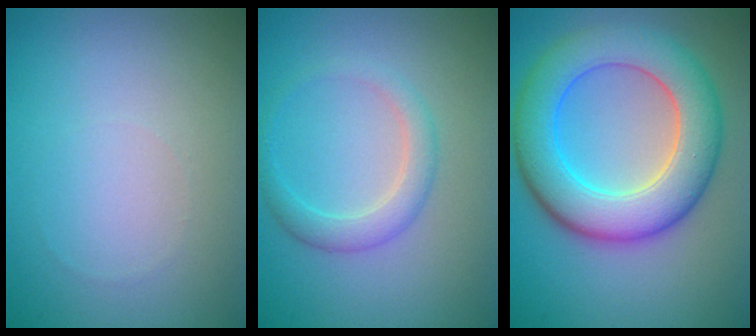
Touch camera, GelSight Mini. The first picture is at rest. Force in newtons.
{"total": 2.4, "press": 2.4, "slide": 0.1}
{"total": 8.7, "press": 8.7, "slide": 0.1}